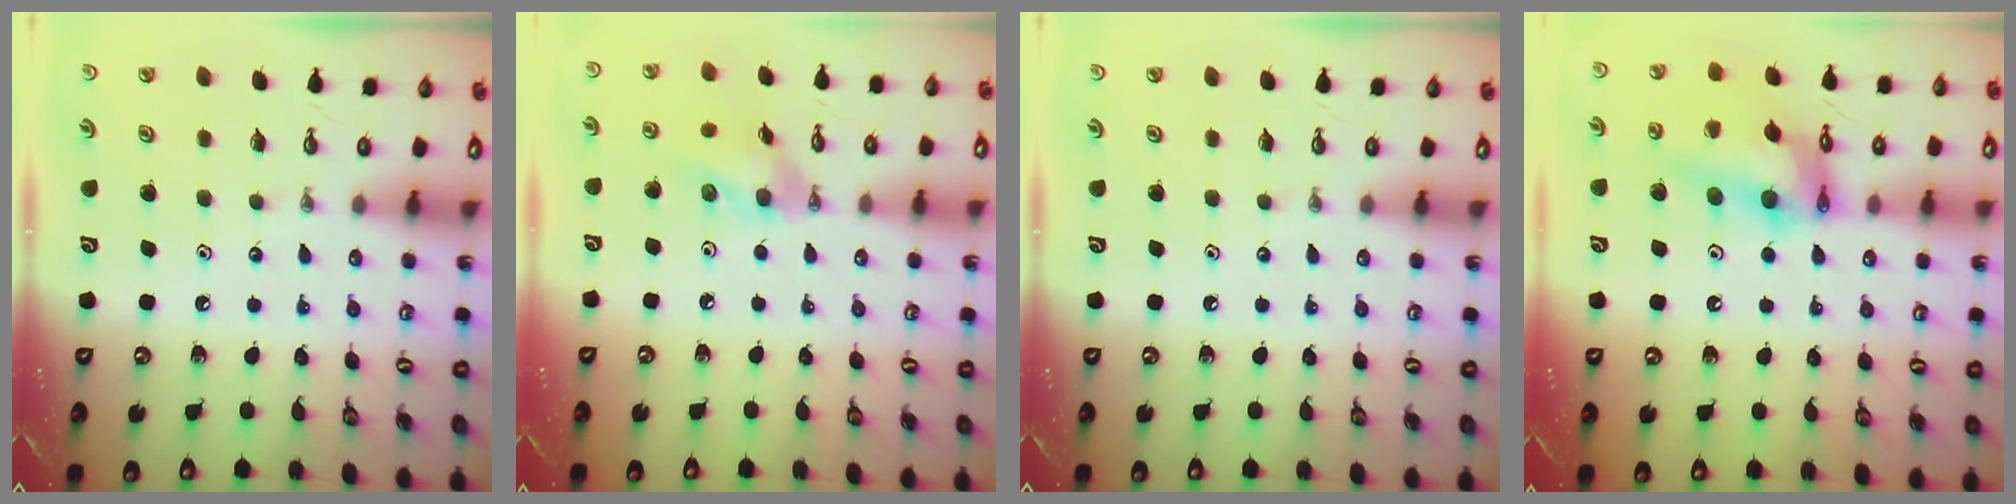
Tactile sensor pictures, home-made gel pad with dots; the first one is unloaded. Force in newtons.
{"total": 10.2, "press": 10.1, "slide": 1.8}
{"total": 0.0}
{"total": 18.0, "press": 17.2, "slide": 5.4}